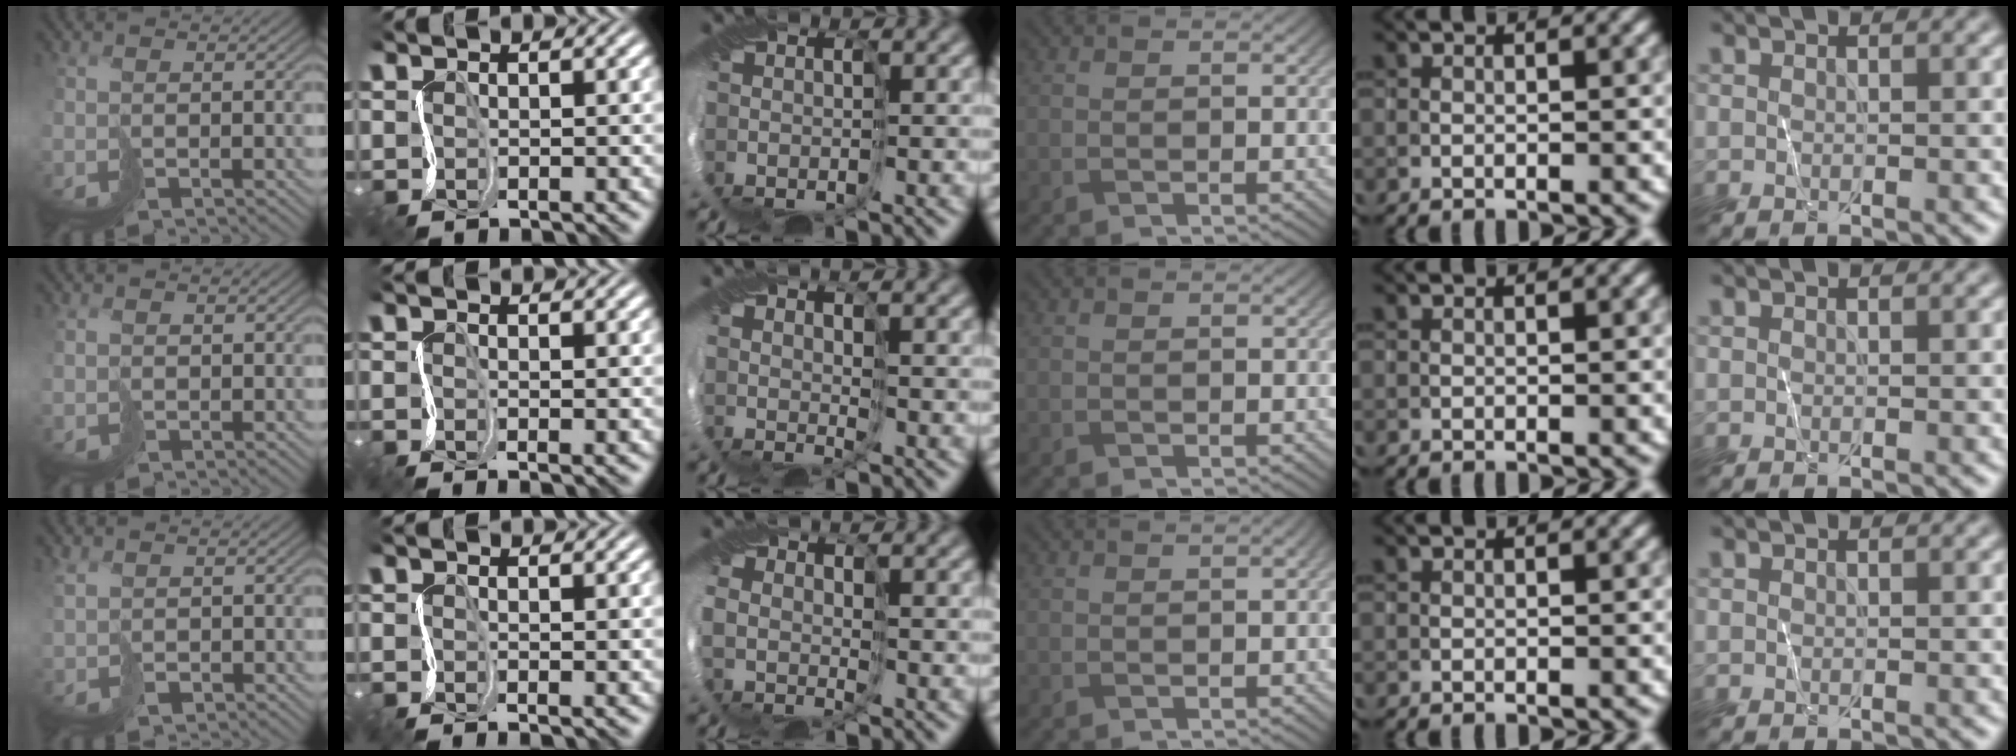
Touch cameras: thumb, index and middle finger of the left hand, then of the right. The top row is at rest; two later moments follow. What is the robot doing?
{"motion": "cut", "object": "bubble wrap"}